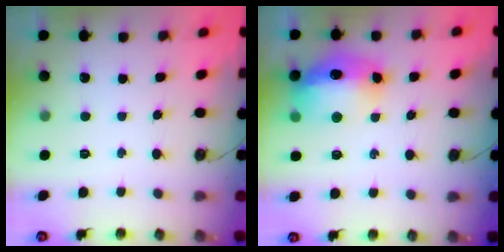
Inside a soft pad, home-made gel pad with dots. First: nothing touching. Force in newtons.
{"total": 15.3, "press": 15.2, "slide": 1.4}